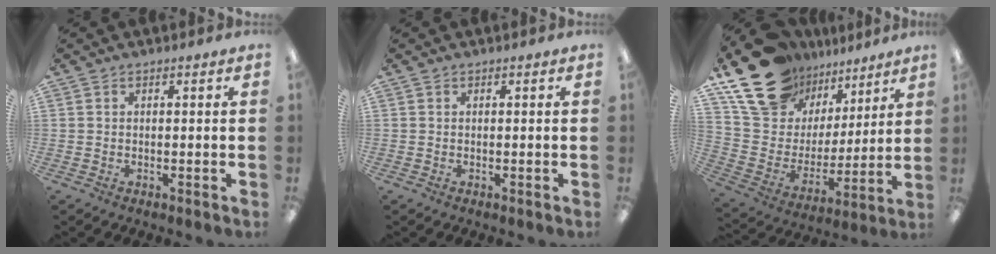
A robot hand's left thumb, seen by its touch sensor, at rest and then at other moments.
{"total": 0.0}
{"total": 21.7, "force": [15.1, 13.1, 8.5], "torque": [-0.177, -0.086, 0.293]}